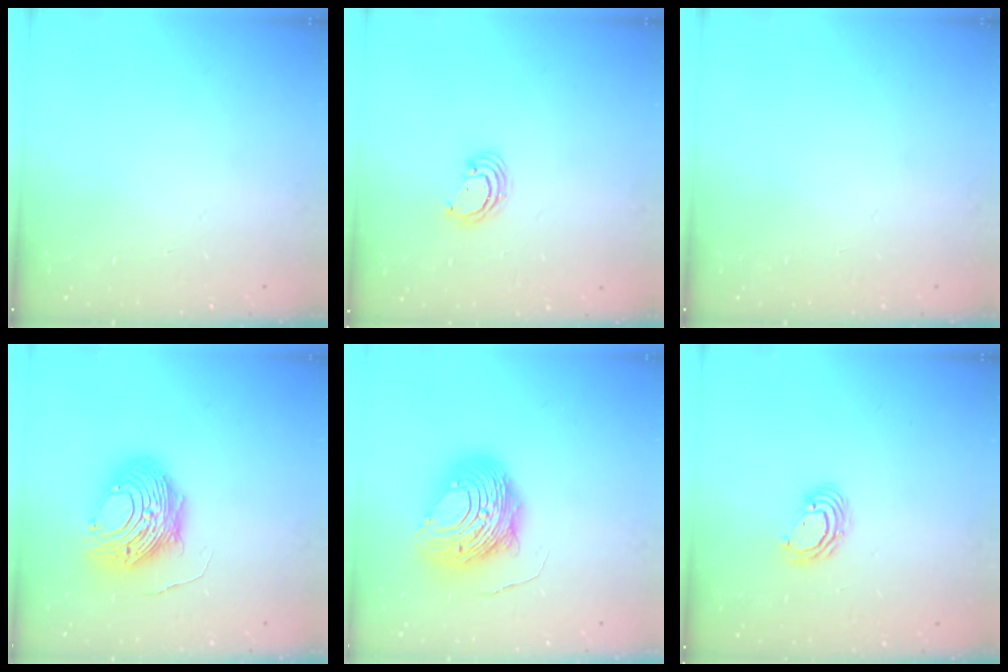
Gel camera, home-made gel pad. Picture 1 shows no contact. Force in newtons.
{"total": 3.3, "press": 3.3, "slide": 0.4}
{"total": 0.0}
{"total": 13.5, "press": 13.4, "slide": 1.4}
{"total": 13.6, "press": 13.5, "slide": 1.3}
{"total": 5.7, "press": 5.7, "slide": 0.2}